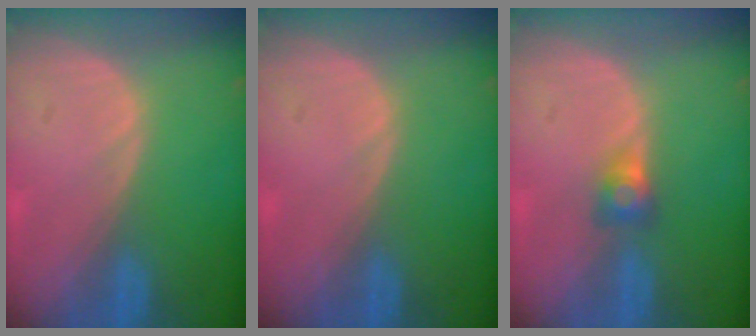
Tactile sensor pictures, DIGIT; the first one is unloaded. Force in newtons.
{"total": 0.0}
{"total": 2.6, "press": 2.4, "slide": 1.0}